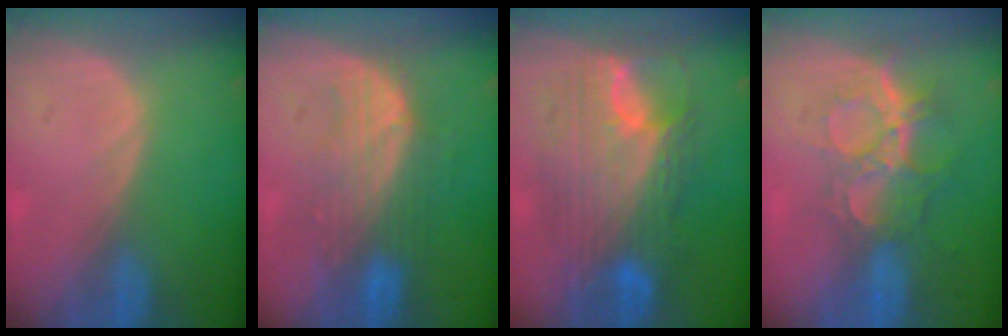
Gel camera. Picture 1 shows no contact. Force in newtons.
{"total": 7.5, "press": 7.5, "slide": 0.3}
{"total": 11.9, "press": 11.8, "slide": 1.0}
{"total": 9.4, "press": 8.0, "slide": 5.0}